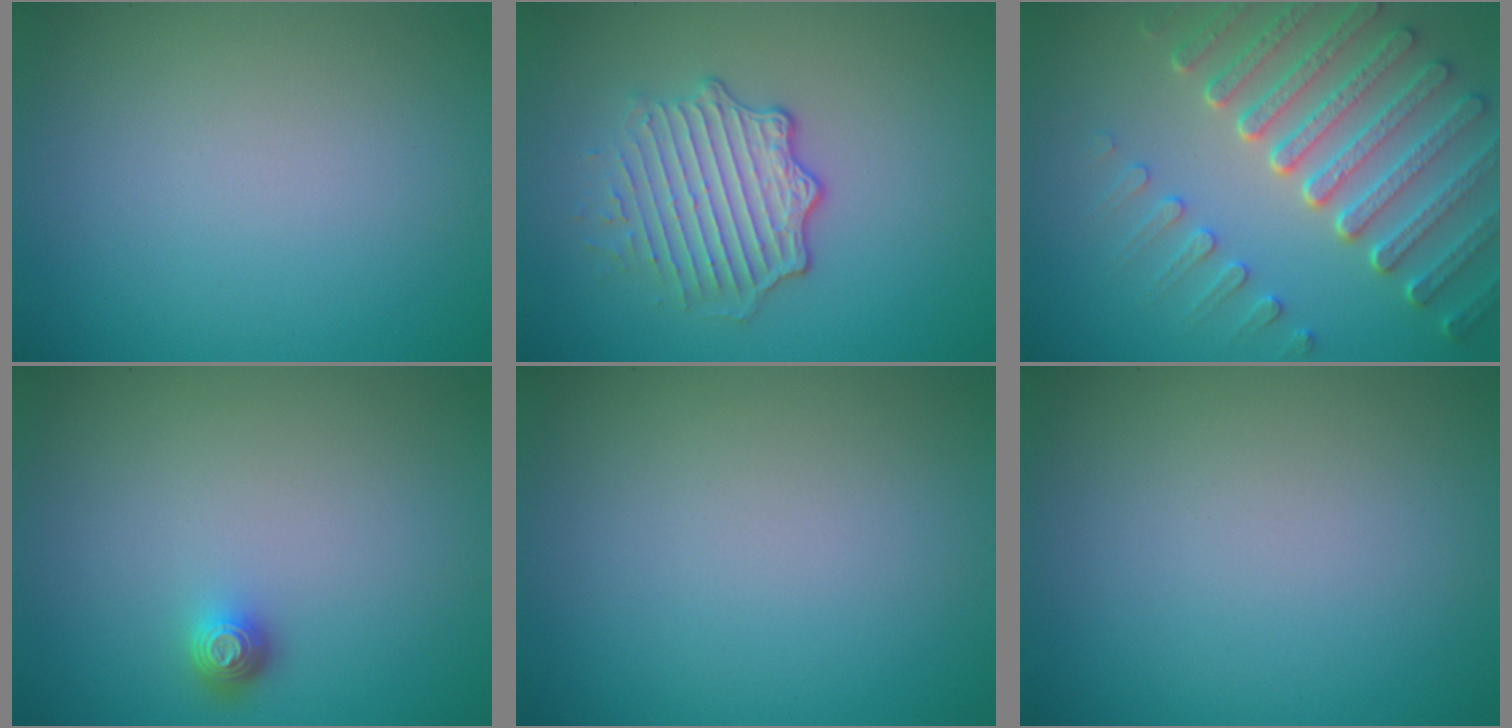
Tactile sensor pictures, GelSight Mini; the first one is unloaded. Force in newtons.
{"total": 4.4, "press": 3.4, "slide": 2.8}
{"total": 7.3, "press": 5.6, "slide": 4.7}
{"total": 1.3, "press": 1.1, "slide": 0.8}
{"total": 0.0}
{"total": 0.0}